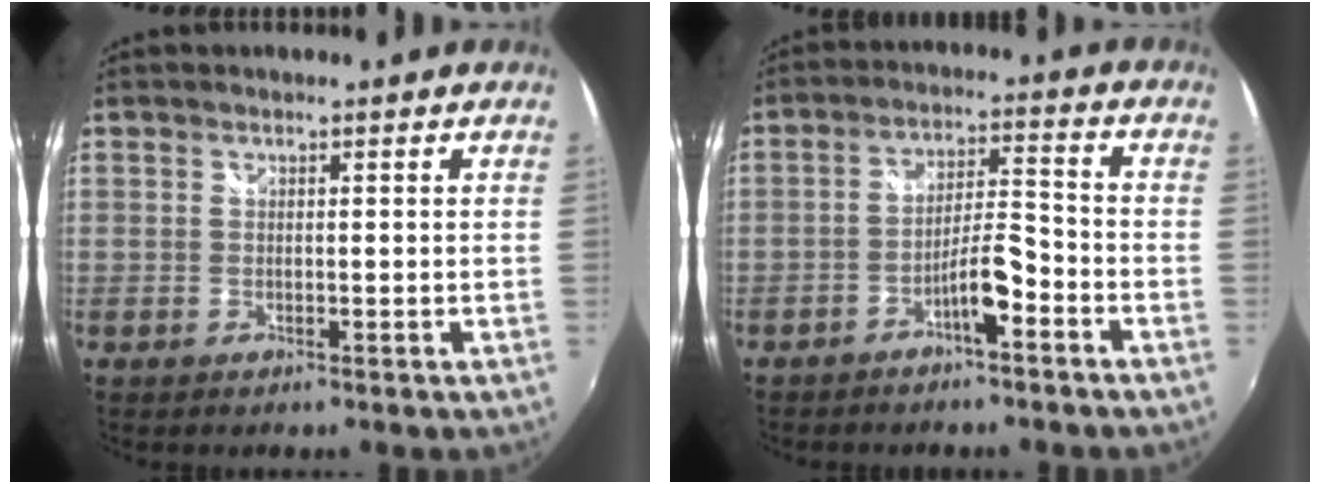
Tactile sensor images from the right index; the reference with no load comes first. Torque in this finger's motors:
{"motor_torque": [0.45, 0.71, 0.28, 0.06]}